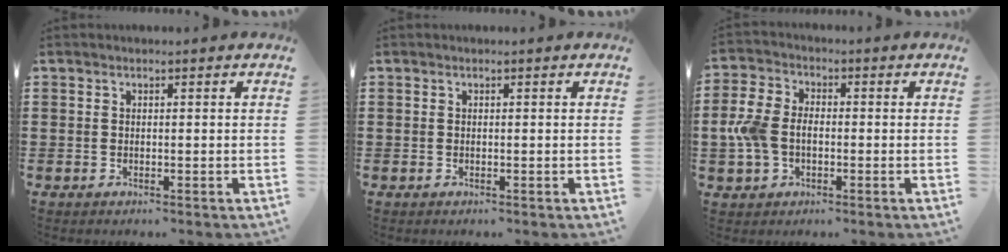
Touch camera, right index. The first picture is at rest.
{"total": 0.0}
{"total": 6.0, "force": [-0.9, 4.1, 4.2], "torque": [-0.117, 0.000, -0.026]}